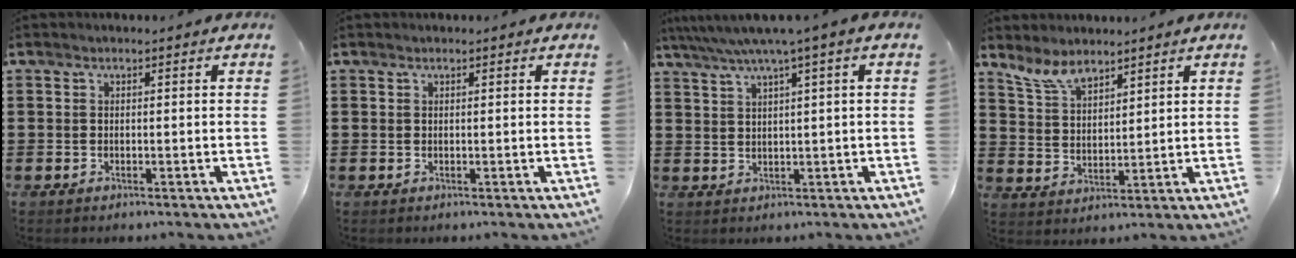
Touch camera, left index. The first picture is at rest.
{"total": 0.0}
{"total": 3.8, "force": [1.7, -0.5, 3.4], "torque": [-0.069, -0.007, 0.026]}
{"total": 5.9, "force": [5.0, 1.9, 2.4], "torque": [-0.061, -0.011, 0.094]}